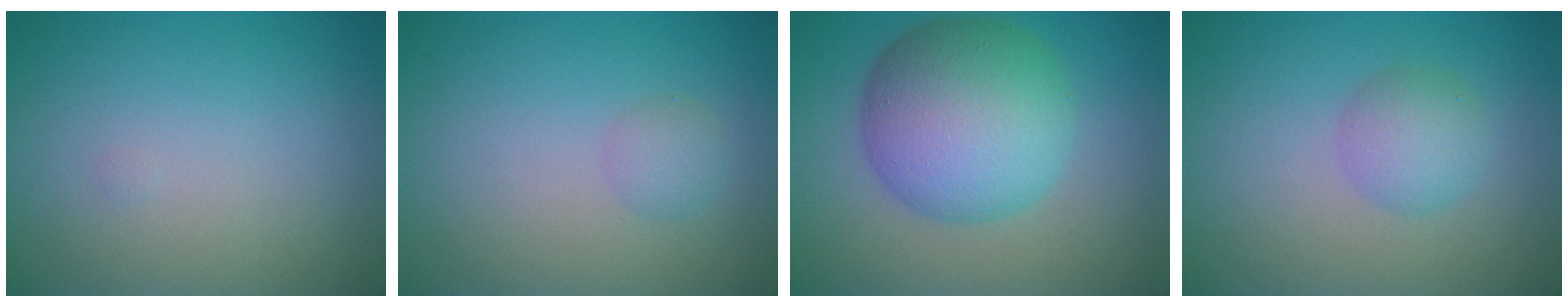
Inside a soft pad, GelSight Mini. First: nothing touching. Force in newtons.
{"total": 1.4, "press": 1.4, "slide": 0.0}
{"total": 10.0, "press": 10.0, "slide": 0.2}
{"total": 2.7, "press": 2.7, "slide": 0.1}